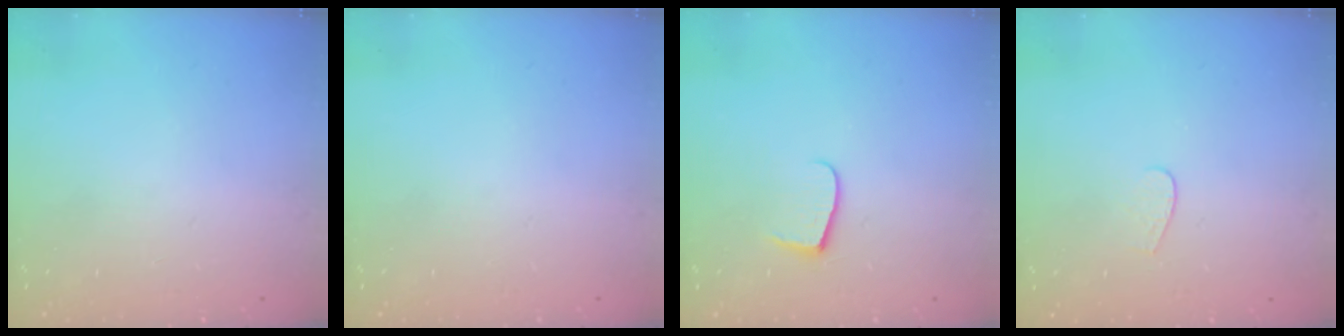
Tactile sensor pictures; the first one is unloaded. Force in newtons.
{"total": 0.0}
{"total": 6.2, "press": 6.2, "slide": 0.6}
{"total": 3.5, "press": 3.5, "slide": 0.3}